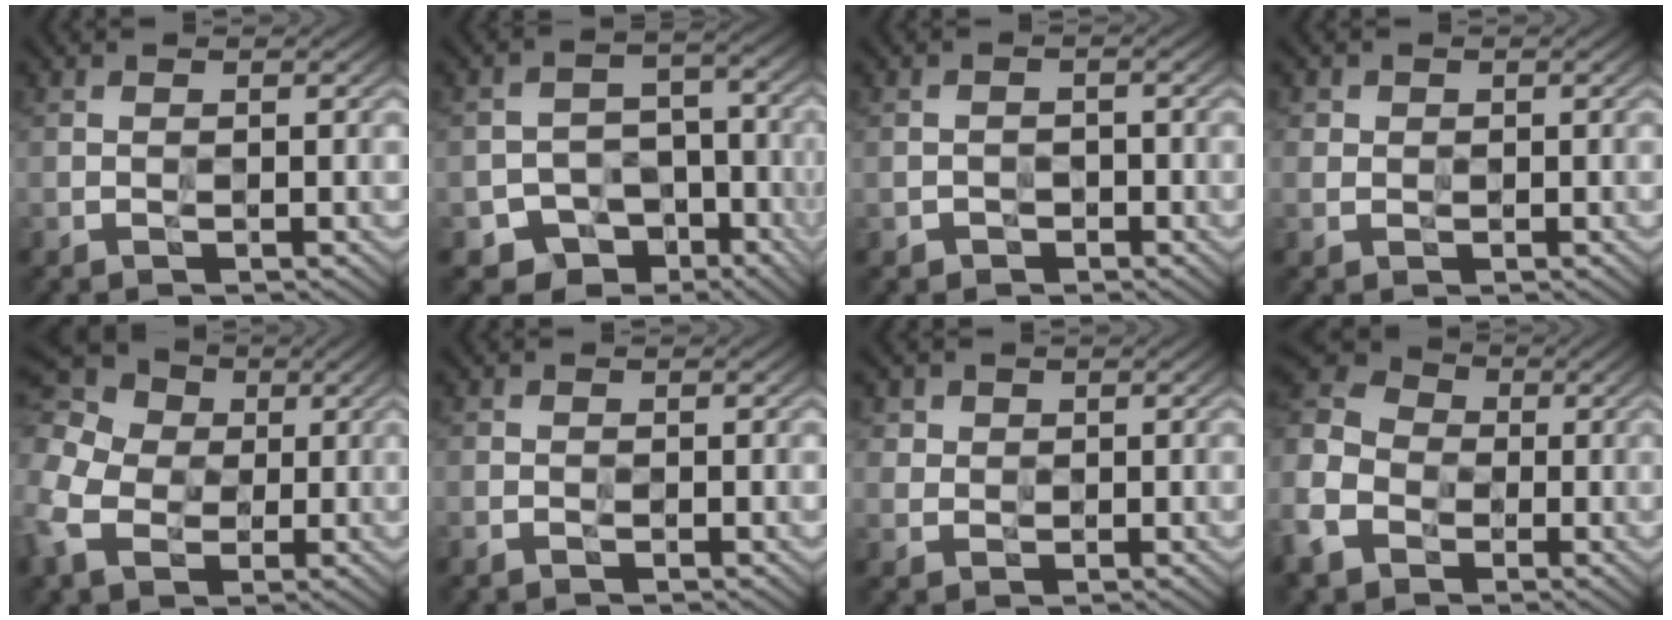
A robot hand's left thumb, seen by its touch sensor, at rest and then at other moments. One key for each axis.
{"total": 9.5, "fx": -5.8, "fy": 6.7, "fz": 3.4, "tx": -0.049, "ty": -0.007, "tz": -0.091}
{"total": 2.0, "fx": -1.1, "fy": 1.6, "fz": 0.6, "tx": -0.008, "ty": -0.007, "tz": -0.022}
{"total": 2.0, "fx": 0.6, "fy": 1.9, "fz": 0.3, "tx": -0.012, "ty": -0.007, "tz": 0.012}
{"total": 14.3, "fx": -1.1, "fy": 11.6, "fz": 8.2, "tx": -0.250, "ty": -0.020, "tz": -0.039}
{"total": 0.9, "fx": -0.7, "fy": 0.5, "fz": 0.2, "tx": -0.004, "ty": -0.008, "tz": -0.016}
{"total": 3.0, "fx": 1.2, "fy": 2.7, "fz": 0.7, "tx": -0.032, "ty": -0.005, "tz": 0.030}
{"total": 12.0, "fx": -4.8, "fy": 9.1, "fz": 6.3, "tx": -0.196, "ty": -0.049, "tz": -0.099}